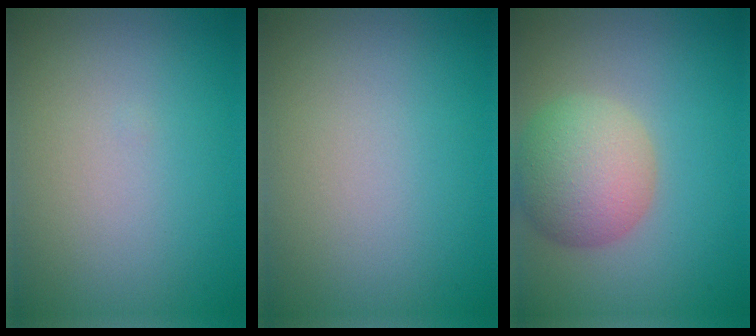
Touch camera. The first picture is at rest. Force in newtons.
{"total": 0.0}
{"total": 5.8, "press": 5.7, "slide": 0.4}